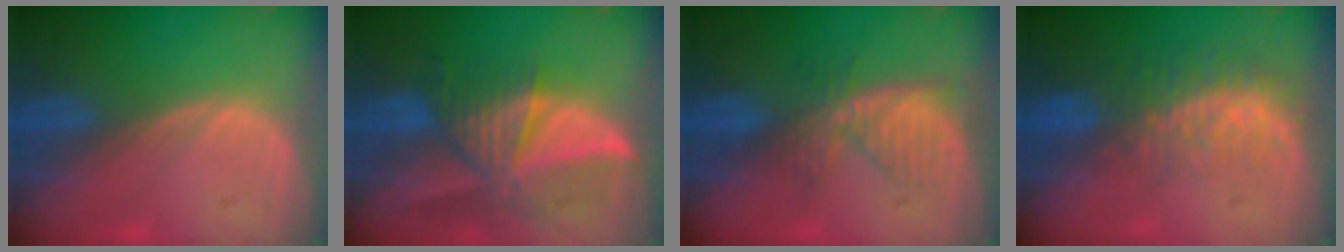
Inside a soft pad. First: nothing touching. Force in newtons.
{"total": 9.6, "press": 8.4, "slide": 4.5}
{"total": 5.8, "press": 5.8, "slide": 0.2}
{"total": 8.3, "press": 6.9, "slide": 4.5}